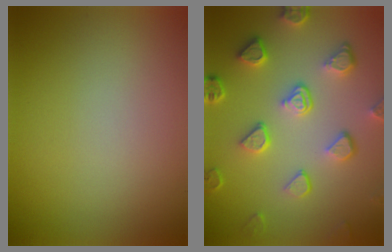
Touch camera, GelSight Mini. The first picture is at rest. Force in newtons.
{"total": 5.4, "press": 4.2, "slide": 3.4}